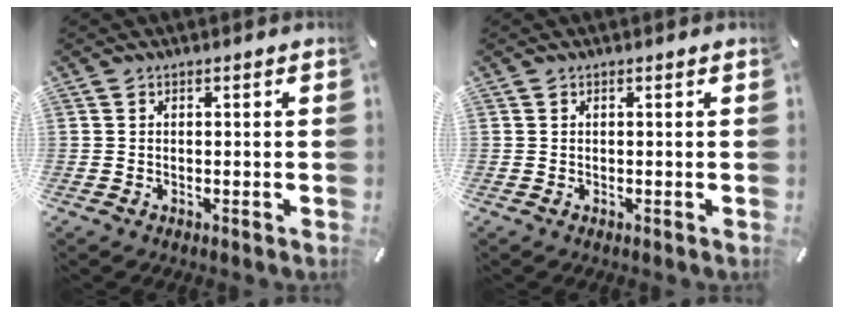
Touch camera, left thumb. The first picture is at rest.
{"total": 0.0}